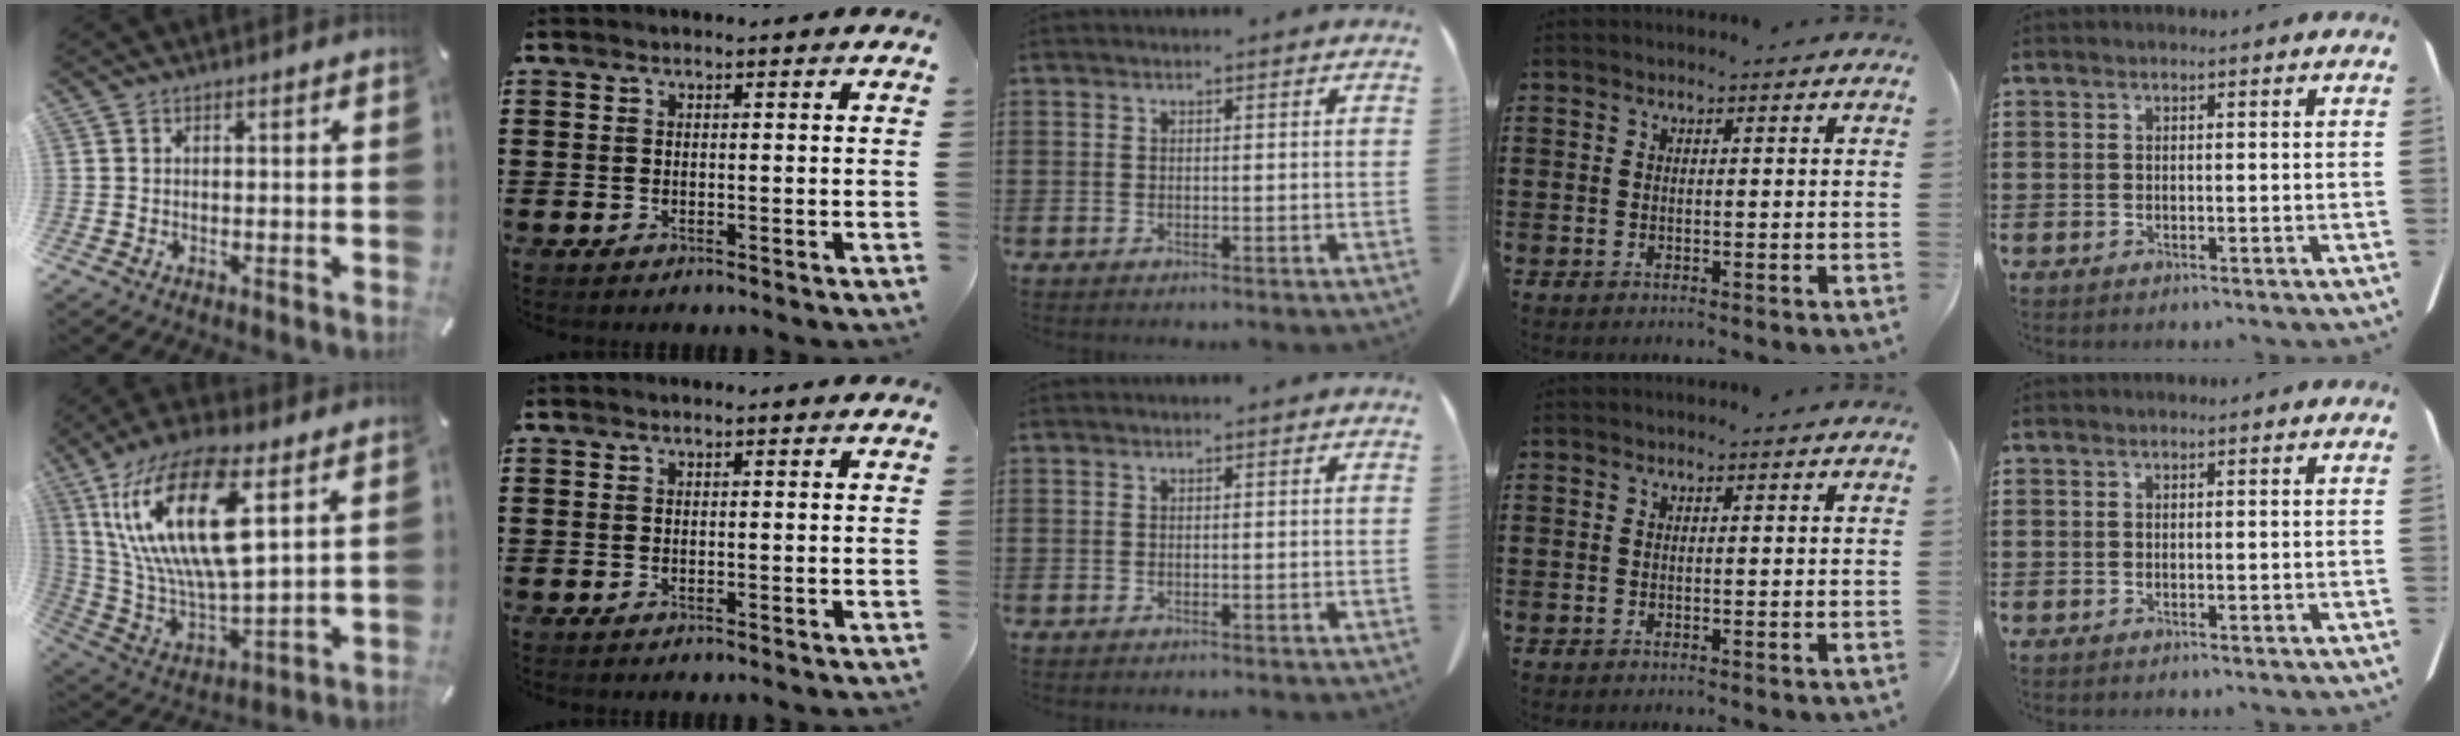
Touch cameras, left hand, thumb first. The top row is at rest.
{"thumb": {"total": 22.7, "force": [9.3, 8.7, 18.8], "torque": [-0.394, -0.028, 0.147]}}